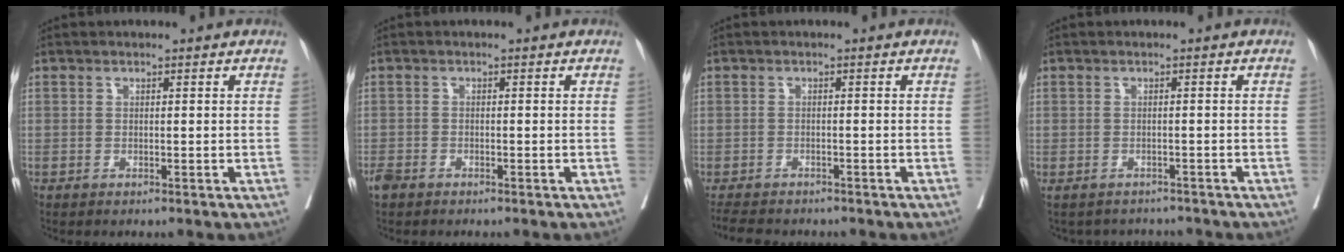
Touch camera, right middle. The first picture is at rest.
{"total": 1.8, "force": [-1.6, 0.4, 0.7], "torque": [-0.018, -0.002, -0.030]}
{"total": 6.2, "force": [-5.3, 2.4, 2.1], "torque": [-0.033, -0.010, -0.077]}
{"total": 4.2, "force": [-4.0, 1.4, -0.4], "torque": [0.006, 0.007, -0.047]}